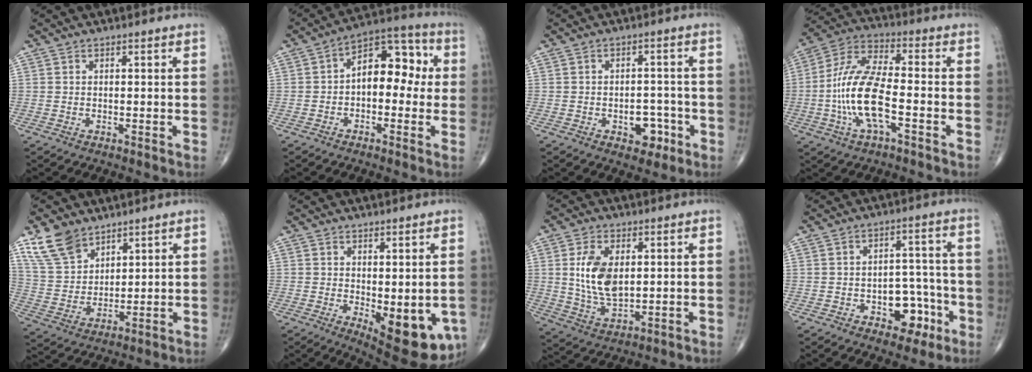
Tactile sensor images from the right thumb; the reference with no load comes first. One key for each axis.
{"total": 11.6, "fx": 0.3, "fy": 7.1, "fz": 9.2, "tx": -0.099, "ty": 0.038, "tz": -0.012}
{"total": 5.6, "fx": -2.3, "fy": 3.7, "fz": 3.5, "tx": -0.018, "ty": 0.020, "tz": -0.025}
{"total": 14.2, "fx": -3.4, "fy": 5.2, "fz": 12.8, "tx": -0.269, "ty": 0.032, "tz": -0.069}
{"total": 9.9, "fx": 7.1, "fy": 5.7, "fz": 4.0, "tx": -0.068, "ty": -0.026, "tz": 0.151}
{"total": 12.7, "fx": -3.1, "fy": 5.4, "fz": 11.0, "tx": -0.120, "ty": -0.020, "tz": -0.025}
{"total": 10.2, "fx": 1.7, "fy": 5.7, "fz": 8.3, "tx": -0.153, "ty": -0.015, "tz": 0.041}
{"total": 8.7, "fx": -3.5, "fy": 5.8, "fz": 5.5, "tx": -0.035, "ty": 0.038, "tz": -0.043}